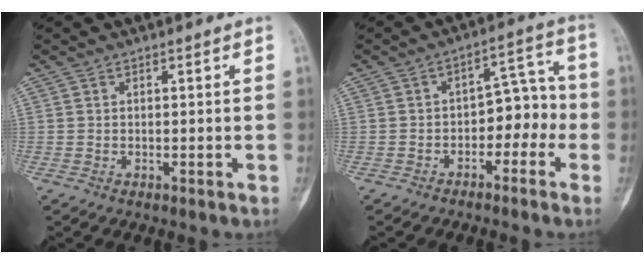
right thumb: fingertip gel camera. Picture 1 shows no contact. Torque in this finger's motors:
{"motor_torque": [-0.21, 0.30, 0.39, -0.38, 0.00]}